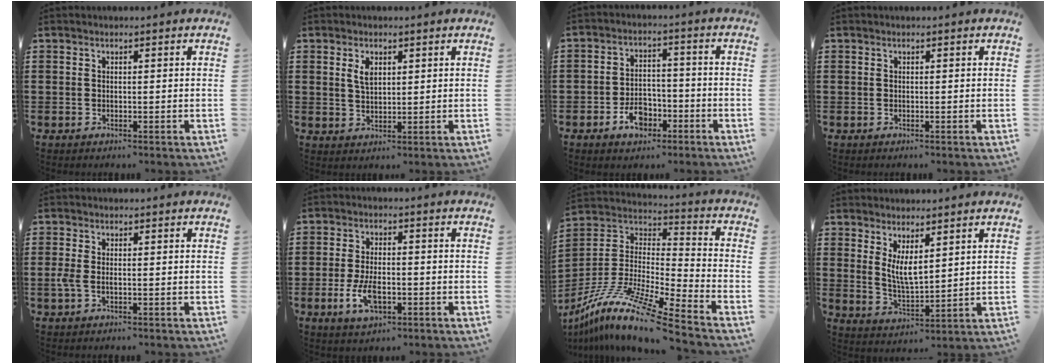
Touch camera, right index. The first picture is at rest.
{"total": 2.9, "force": [1.2, 1.5, 2.1], "torque": [-0.047, 0.005, 0.021]}
{"total": 5.3, "force": [-2.8, 3.5, 2.9], "torque": [-0.047, 0.007, -0.054]}
{"total": 0.0}
{"total": 1.9, "force": [-0.5, 0.7, 1.7], "torque": [-0.046, -0.006, -0.013]}
{"total": 5.6, "force": [-1.9, 2.8, 4.6], "torque": [-0.102, -0.001, -0.038]}
{"total": 12.8, "force": [-10.5, 0.0, 7.4], "torque": [-0.159, -0.005, -0.211]}
{"total": 4.9, "force": [2.1, 1.8, 4.1], "torque": [-0.084, -0.002, 0.039]}